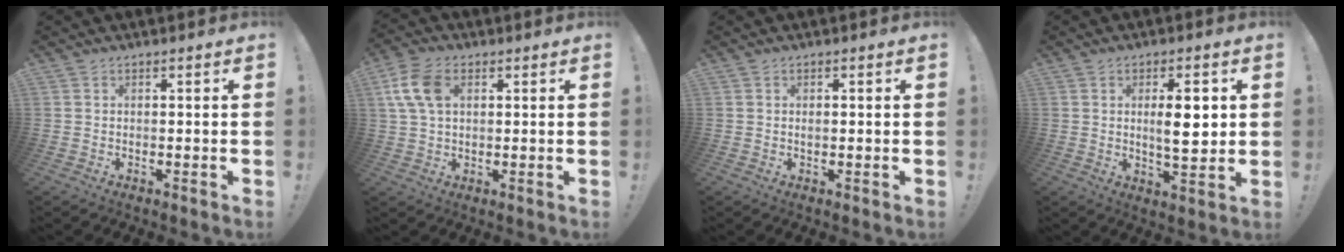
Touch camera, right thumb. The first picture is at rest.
{"total": 10.2, "force": [2.8, 6.5, 7.4], "torque": [-0.152, 0.008, 0.056]}
{"total": 0.5, "force": [-0.1, 0.4, 0.4], "torque": [-0.015, 0.006, 0.000]}
{"total": 8.8, "force": [1.4, 2.8, 8.3], "torque": [-0.114, -0.008, 0.016]}